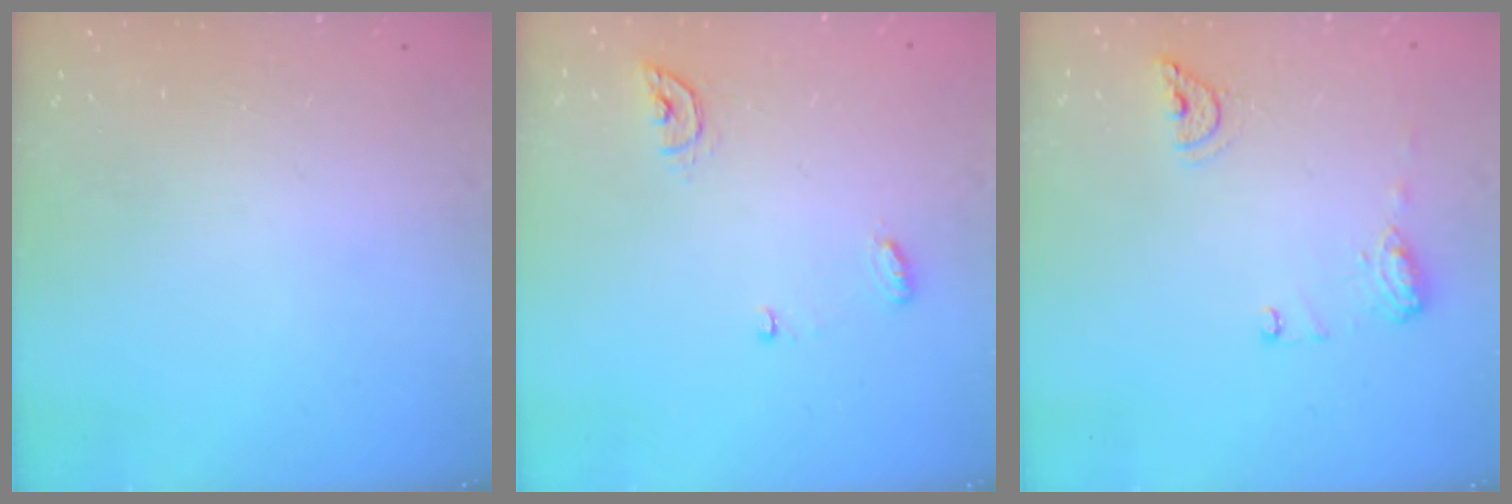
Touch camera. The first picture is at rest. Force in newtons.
{"total": 5.5, "press": 5.5, "slide": 0.5}
{"total": 9.1, "press": 9.1, "slide": 1.1}